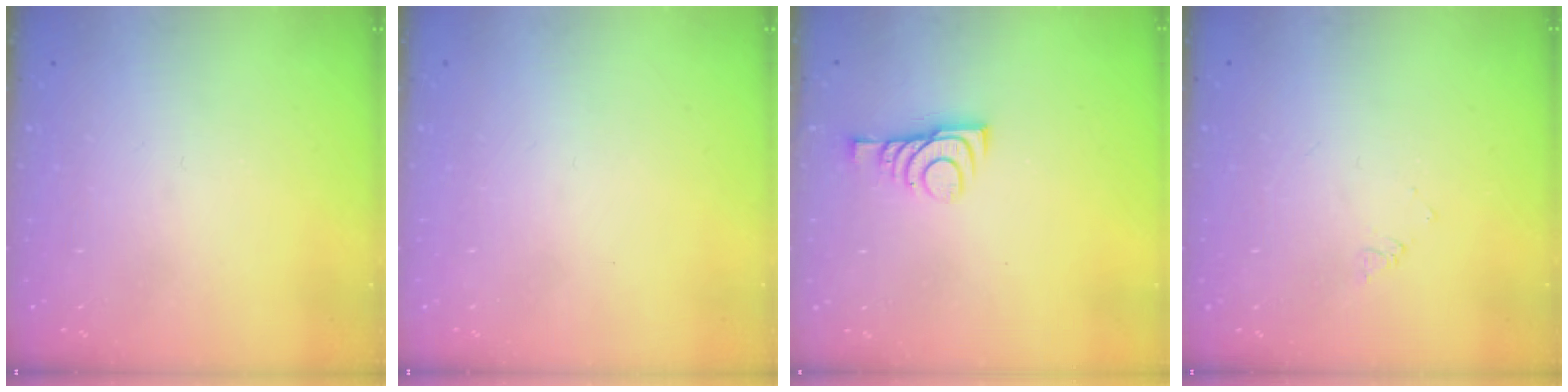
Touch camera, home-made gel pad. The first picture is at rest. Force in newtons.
{"total": 1.8, "press": 1.7, "slide": 0.1}
{"total": 6.7, "press": 6.7, "slide": 0.8}
{"total": 2.2, "press": 2.2, "slide": 0.3}